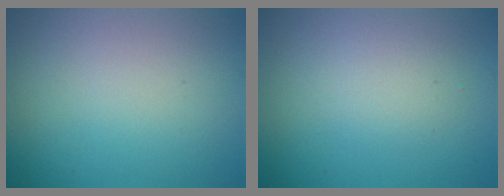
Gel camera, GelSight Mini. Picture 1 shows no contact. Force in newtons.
{"total": 2.0, "press": 2.0, "slide": 0.1}